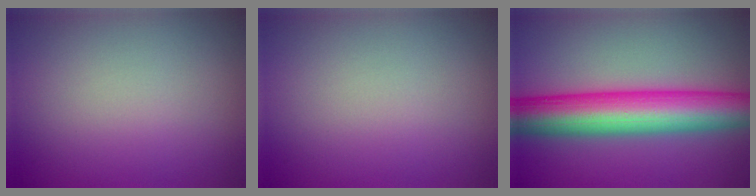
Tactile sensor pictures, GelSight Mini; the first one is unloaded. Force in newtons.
{"total": 0.0}
{"total": 10.3, "press": 10.3, "slide": 0.1}